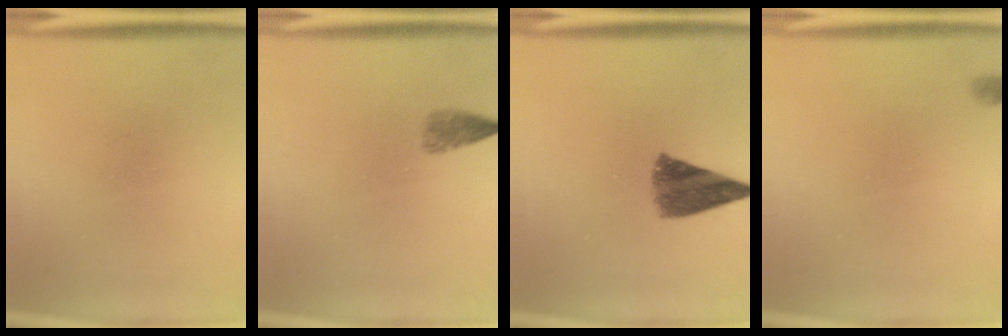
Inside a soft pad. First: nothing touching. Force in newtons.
{"total": 1.8}
{"total": 7.6}
{"total": 0.7}